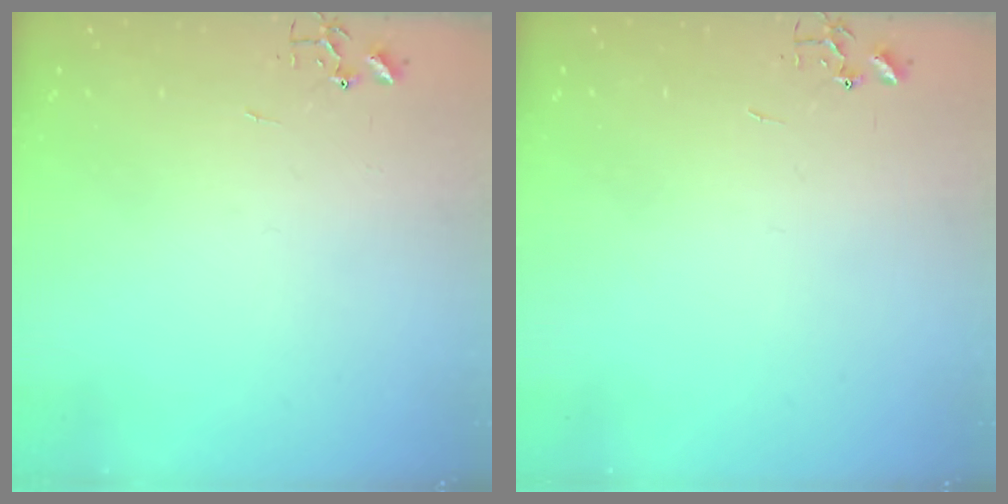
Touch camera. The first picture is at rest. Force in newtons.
{"total": 0.0}